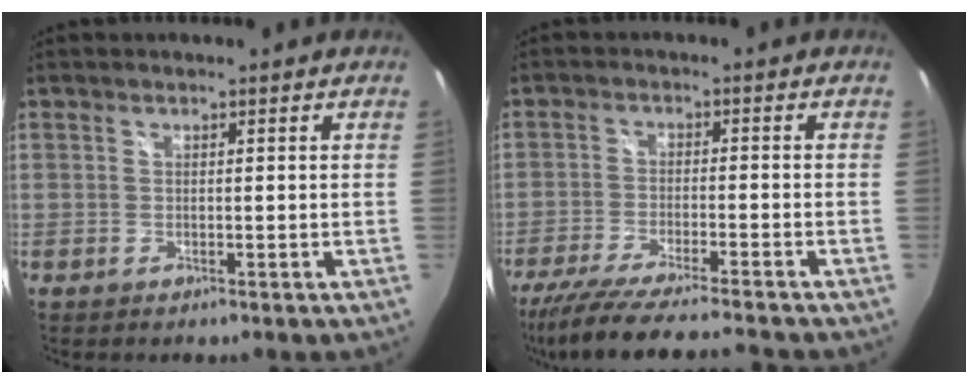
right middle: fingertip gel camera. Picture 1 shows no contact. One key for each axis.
{"total": 14.4, "fx": -12.8, "fy": 0.5, "fz": 6.7, "tx": -0.142, "ty": -0.030, "tz": -0.214}